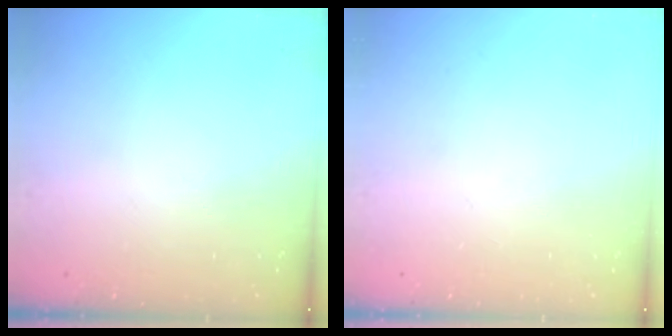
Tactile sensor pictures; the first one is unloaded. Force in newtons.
{"total": 0.0}